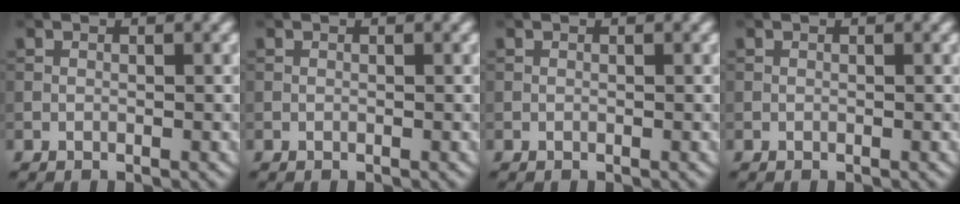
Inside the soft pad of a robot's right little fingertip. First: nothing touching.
{"total": 0.0}
{"total": 0.0}
{"total": 0.0}